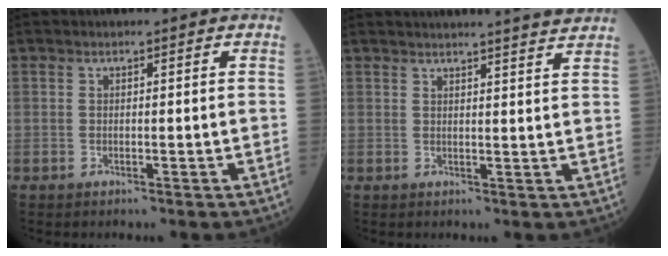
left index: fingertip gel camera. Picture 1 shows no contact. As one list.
[{"total": 7.8, "force": [7.4, -1.1, 2.2], "torque": [-0.030, 0.002, 0.079]}]